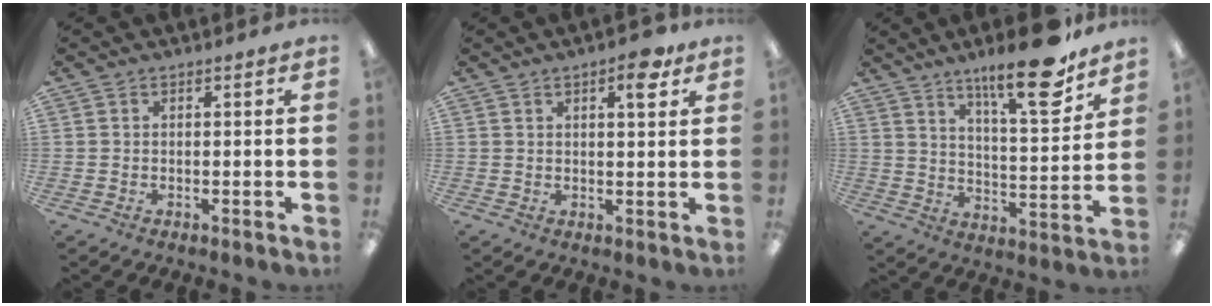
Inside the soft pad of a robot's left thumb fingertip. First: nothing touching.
{"total": 5.7, "force": [3.3, 2.0, 4.3], "torque": [-0.052, -0.011, 0.048]}
{"total": 17.4, "force": [12.6, 3.9, 11.4], "torque": [-0.179, -0.079, 0.200]}